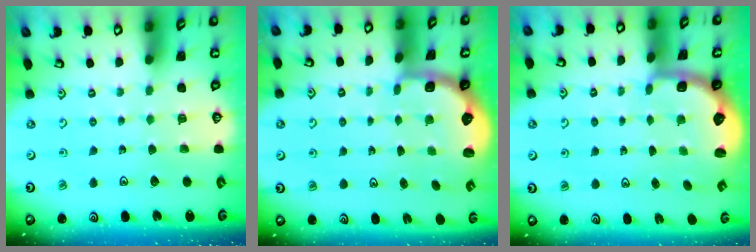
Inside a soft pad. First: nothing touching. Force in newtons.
{"total": 2.3, "press": 1.7, "slide": 1.5}
{"total": 2.9, "press": 1.8, "slide": 2.2}